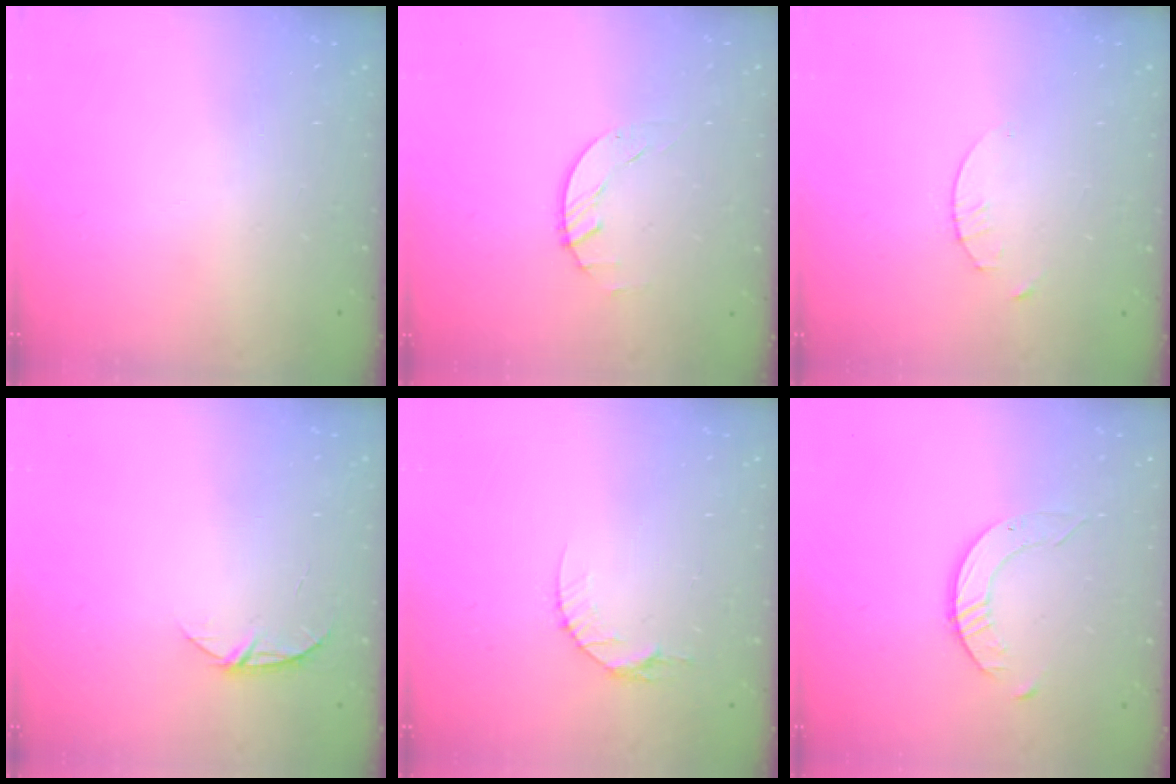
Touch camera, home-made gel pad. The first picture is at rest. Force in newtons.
{"total": 1.7, "press": 1.7, "slide": 0.1}
{"total": 1.7, "press": 1.6, "slide": 0.2}
{"total": 5.4, "press": 5.4, "slide": 0.6}
{"total": 5.3, "press": 5.2, "slide": 0.5}
{"total": 3.4, "press": 3.3, "slide": 0.4}